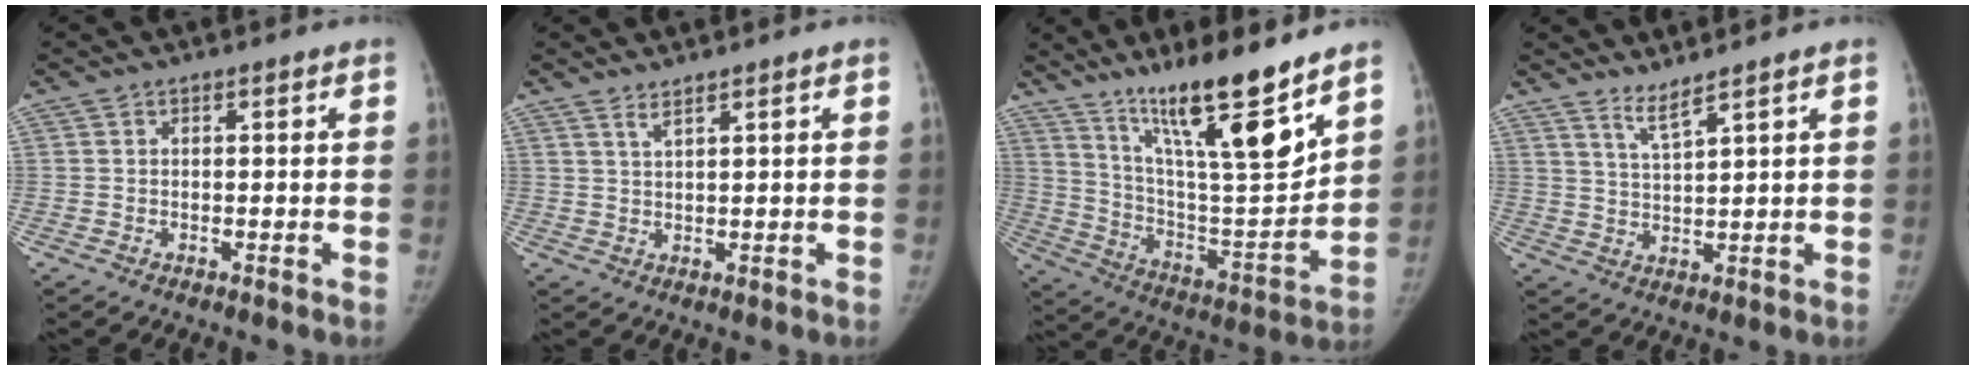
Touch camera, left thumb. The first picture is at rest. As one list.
[{"total": 1.9, "force": [1.5, 0.0, 1.1], "torque": [-0.024, -0.012, 0.033]}, {"total": 21.4, "force": [14.8, 3.2, 15.1], "torque": [-0.221, -0.089, 0.260]}, {"total": 3.5, "force": [3.0, -0.6, 1.8], "torque": [-0.038, -0.037, 0.067]}]